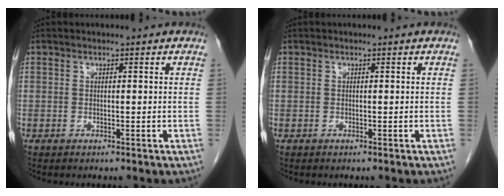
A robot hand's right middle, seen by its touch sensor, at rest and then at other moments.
{"total": 0.0}